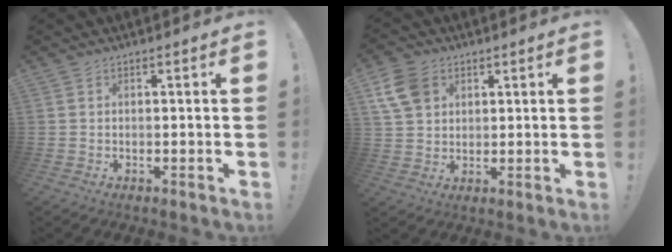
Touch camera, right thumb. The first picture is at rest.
{"total": 9.9, "force": [4.2, 7.5, 4.9], "torque": [-0.097, -0.010, 0.086]}